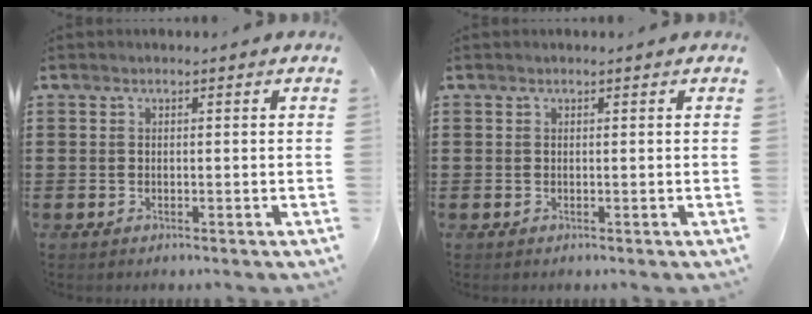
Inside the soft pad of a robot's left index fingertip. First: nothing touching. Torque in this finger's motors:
{"motor_torque": [-0.02, -0.01, 0.00, 0.00]}